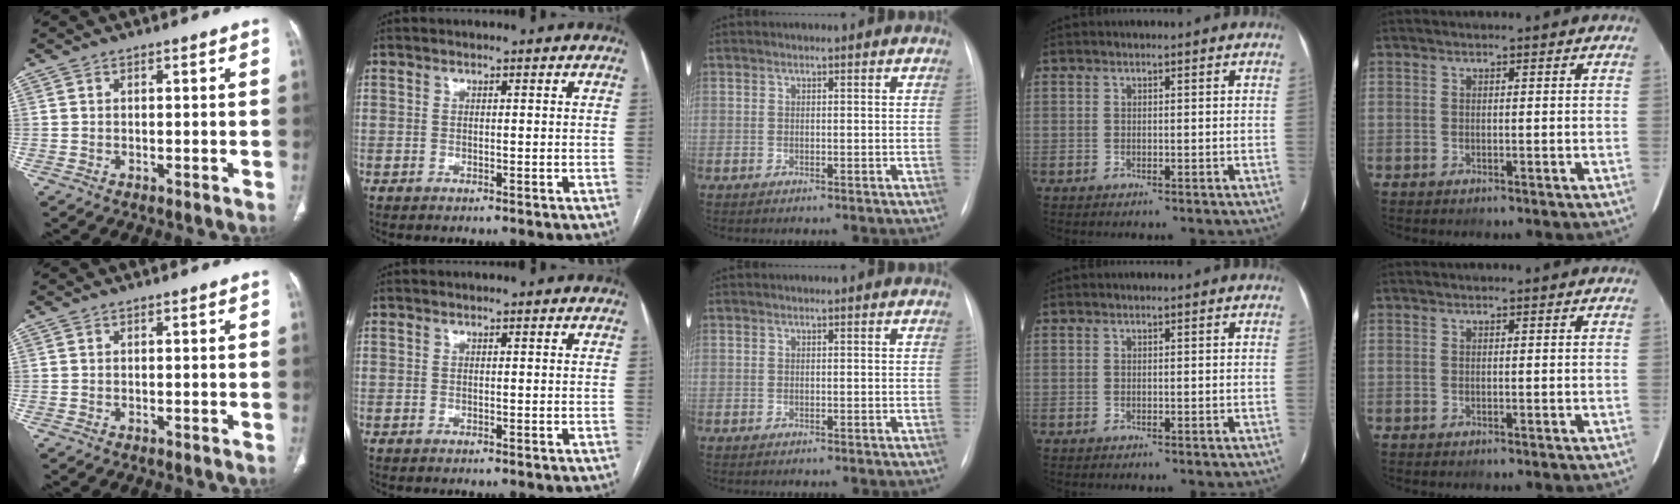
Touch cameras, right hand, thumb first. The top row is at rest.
{}